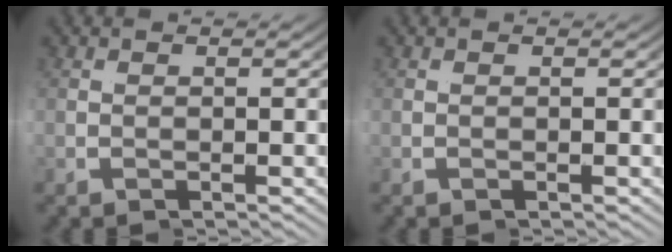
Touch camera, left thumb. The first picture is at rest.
{"total": 0.0}